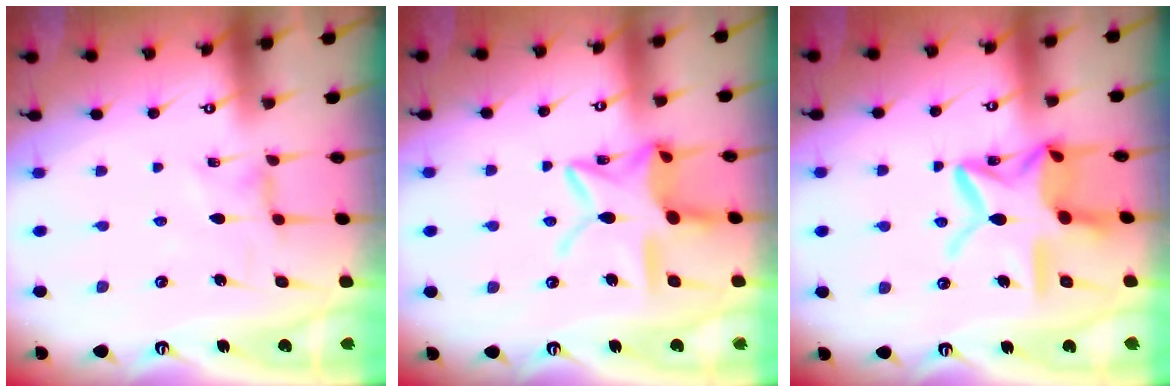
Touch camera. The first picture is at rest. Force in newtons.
{"total": 15.8, "press": 15.8, "slide": 1.1}
{"total": 16.7, "press": 16.6, "slide": 1.4}